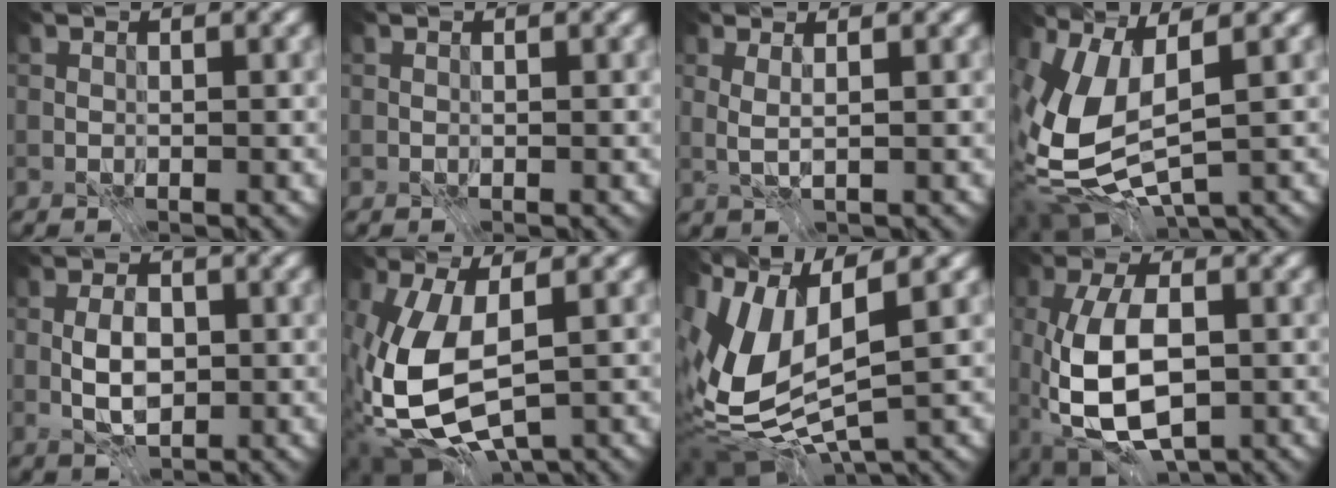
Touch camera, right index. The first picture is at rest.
{"total": 0.0}
{"total": 1.1, "force": [0.2, -0.3, 1.1], "torque": [-0.026, -0.005, 0.005]}
{"total": 8.2, "force": [0.0, 3.8, 7.3], "torque": [-0.177, -0.016, 0.002]}
{"total": 3.1, "force": [-0.9, 1.5, 2.6], "torque": [-0.045, 0.000, -0.020]}
{"total": 10.3, "force": [-1.8, 5.5, 8.5], "torque": [-0.201, -0.028, -0.027]}
{"total": 11.2, "force": [1.1, 5.1, 10.0], "torque": [-0.231, -0.007, 0.022]}
{"total": 9.1, "force": [-2.4, 4.6, 7.5], "torque": [-0.164, -0.013, -0.046]}